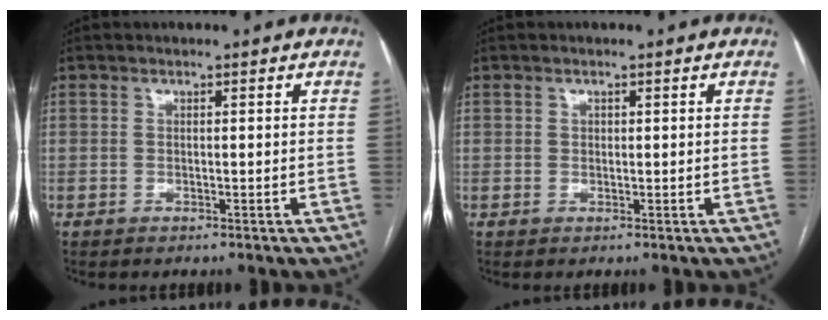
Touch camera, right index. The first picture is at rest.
{"total": 0.6, "force": [0.2, 0.5, 0.3], "torque": [-0.002, 0.000, 0.003]}